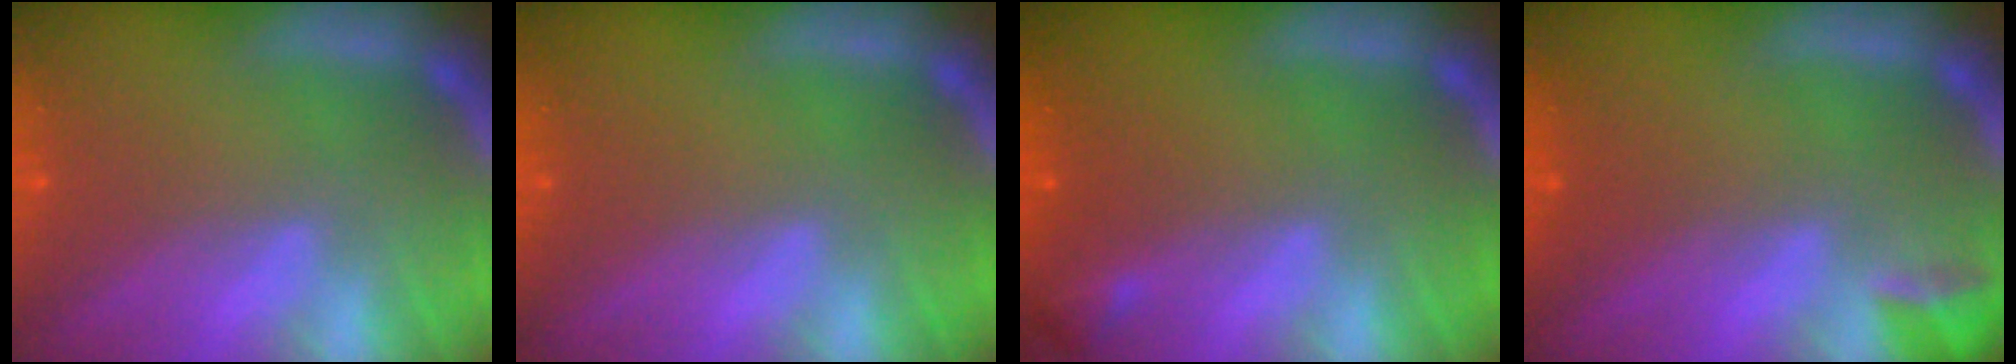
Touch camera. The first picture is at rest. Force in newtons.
{"total": 0.0}
{"total": 0.9}
{"total": 1.9}